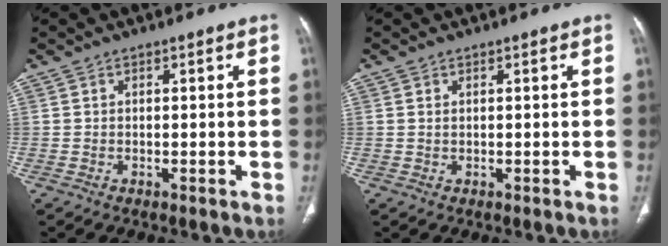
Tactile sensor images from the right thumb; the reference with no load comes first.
{"total": 0.7, "force": [0.2, 0.4, 0.6], "torque": [-0.017, 0.003, 0.008]}